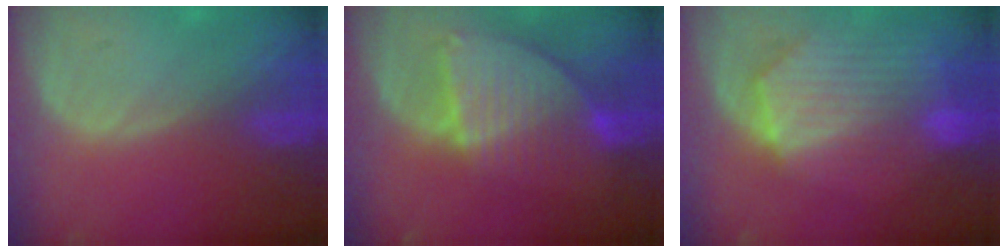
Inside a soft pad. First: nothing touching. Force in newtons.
{"total": 8.5, "press": 7.5, "slide": 4.1}
{"total": 10.4, "press": 9.1, "slide": 5.0}